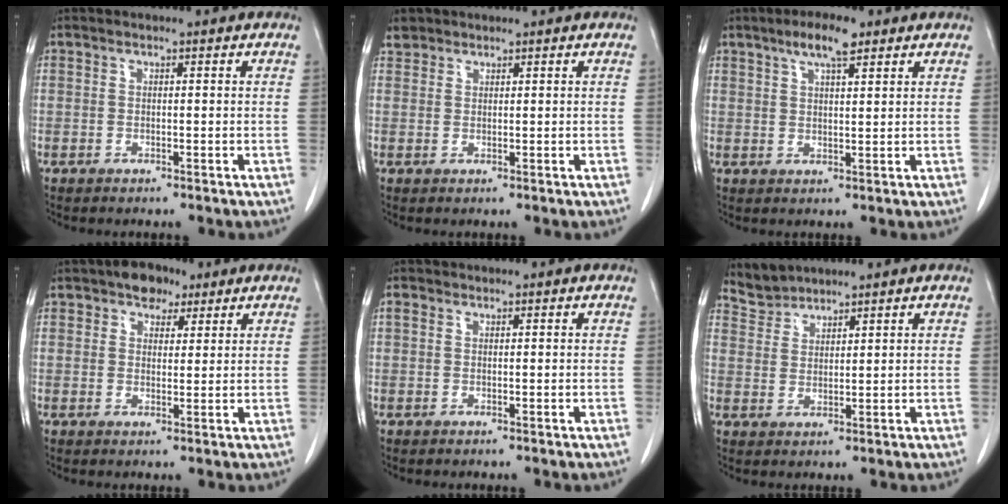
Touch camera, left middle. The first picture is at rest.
{"total": 1.8, "force": [1.4, 1.2, -0.1], "torque": [0.006, 0.008, 0.023]}
{"total": 5.3, "force": [3.4, 1.1, 3.8], "torque": [-0.075, 0.006, 0.058]}
{"total": 4.6, "force": [2.9, 2.9, 2.1], "torque": [-0.031, 0.014, 0.047]}
{"total": 0.9, "force": [0.4, 0.7, 0.3], "torque": [-0.006, 0.008, 0.007]}
{"total": 3.3, "force": [3.2, 0.6, -0.7], "torque": [0.009, 0.008, 0.070]}